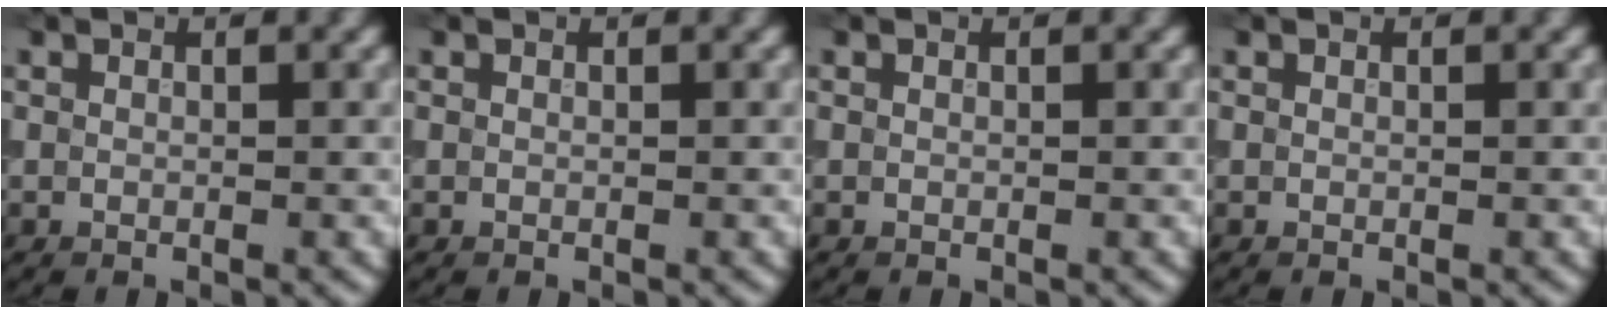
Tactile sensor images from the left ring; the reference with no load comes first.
{"total": 0.0}
{"total": 0.0}
{"total": 0.0}